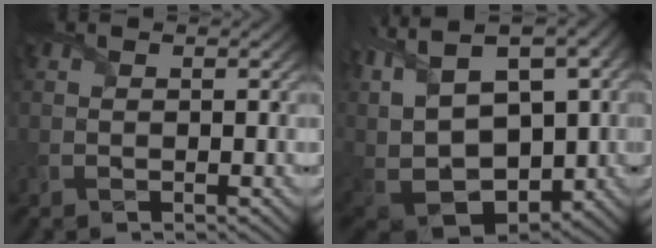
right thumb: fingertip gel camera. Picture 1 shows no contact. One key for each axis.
{"total": 17.3, "fx": 1.6, "fy": 10.6, "fz": 13.5, "tx": -0.279, "ty": -0.003, "tz": 0.077}